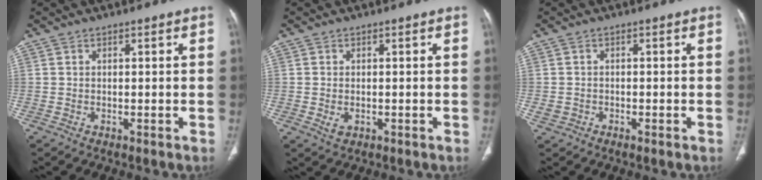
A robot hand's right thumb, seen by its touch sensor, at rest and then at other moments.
{"total": 2.1, "force": [-0.4, 1.4, 1.5], "torque": [-0.028, -0.002, -0.002]}
{"total": 1.9, "force": [-0.7, 1.4, 1.1], "torque": [-0.020, 0.006, -0.010]}